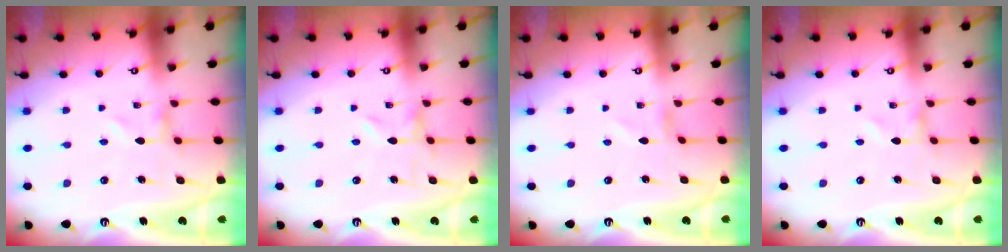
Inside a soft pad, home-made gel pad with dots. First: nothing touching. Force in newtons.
{"total": 0.0}
{"total": 0.8, "press": 0.8, "slide": 0.1}
{"total": 0.0}